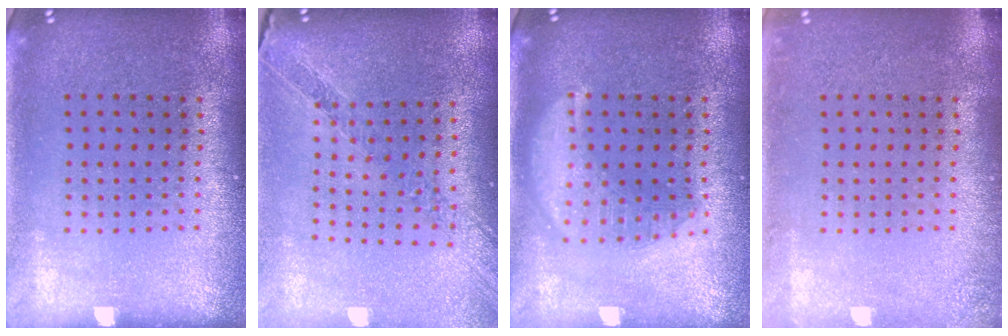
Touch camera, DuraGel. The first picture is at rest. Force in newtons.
{"total": 1.1, "press": 1.1, "slide": 0.1}
{"total": 3.1, "press": 3.0, "slide": 0.4}
{"total": 1.1, "press": 1.1, "slide": 0.1}